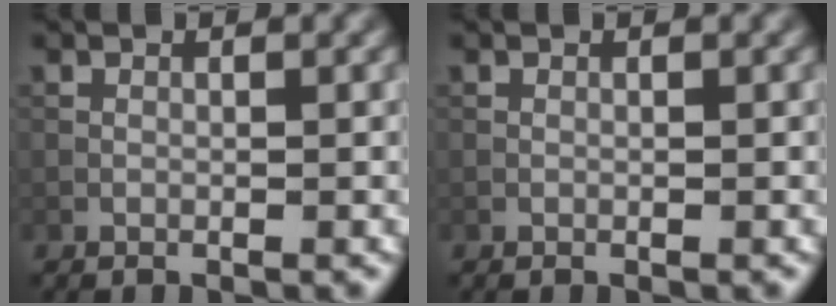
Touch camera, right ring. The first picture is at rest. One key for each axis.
{"total": 0.0}